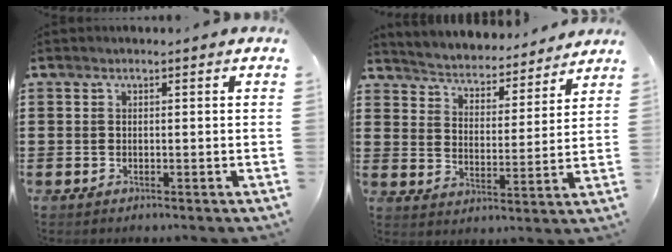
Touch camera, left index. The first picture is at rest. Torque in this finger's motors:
{"motor_torque": [1.24, -0.89, 0.58, 0.13]}